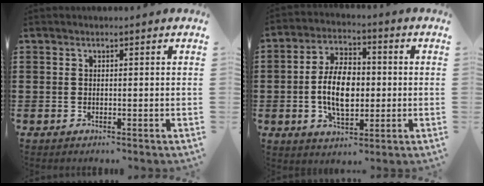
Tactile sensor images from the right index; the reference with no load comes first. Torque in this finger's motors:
{"motor_torque": [2.14, 0.00, 1.05, 0.21]}